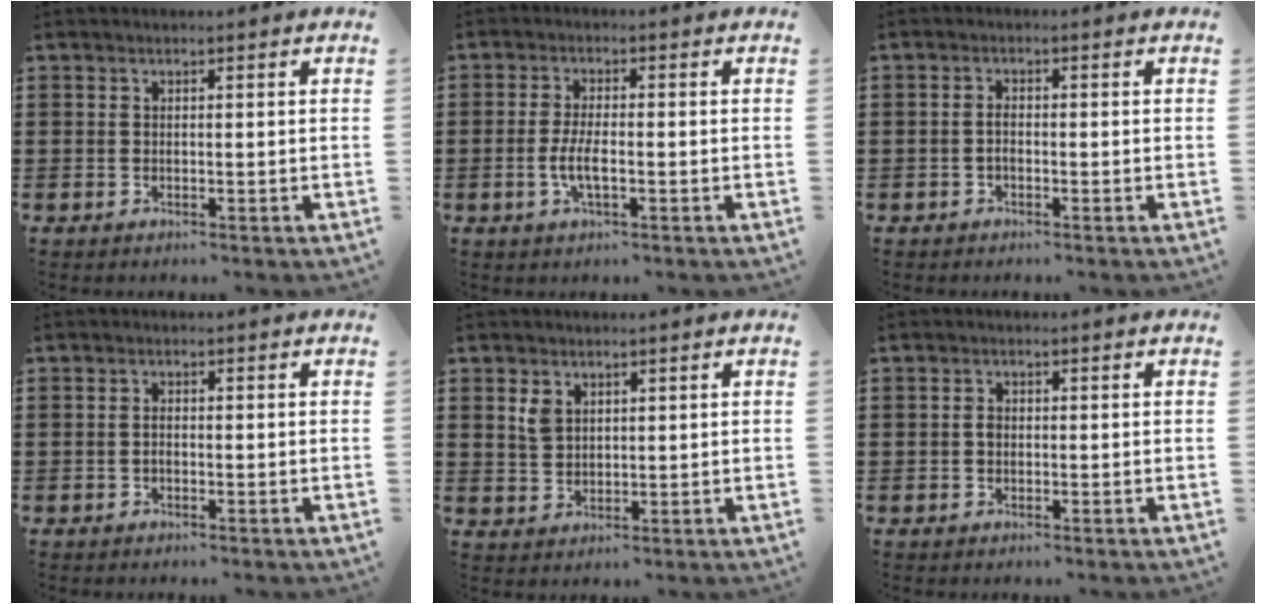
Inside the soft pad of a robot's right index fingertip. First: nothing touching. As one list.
[{"total": 4.2, "force": [-1.1, 1.1, 3.8], "torque": [-0.087, -0.005, -0.027]}, {"total": 1.3, "force": [-0.6, 0.6, 1.0], "torque": [-0.021, 0.000, -0.011]}, {"total": 0.9, "force": [-0.4, 0.5, 0.6], "torque": [-0.013, -0.002, -0.007]}, {"total": 2.9, "force": [1.6, 1.9, 1.5], "torque": [-0.035, 0.006, 0.029]}, {"total": 1.2, "force": [-0.2, 0.8, 0.8], "torque": [-0.018, 0.002, -0.004]}]